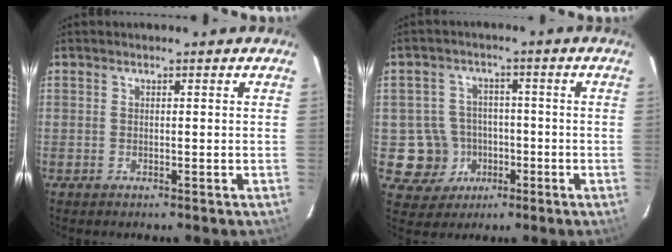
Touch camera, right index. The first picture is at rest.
{"total": 8.2, "force": [-2.2, 7.9, 0.4], "torque": [-0.030, 0.027, -0.024]}